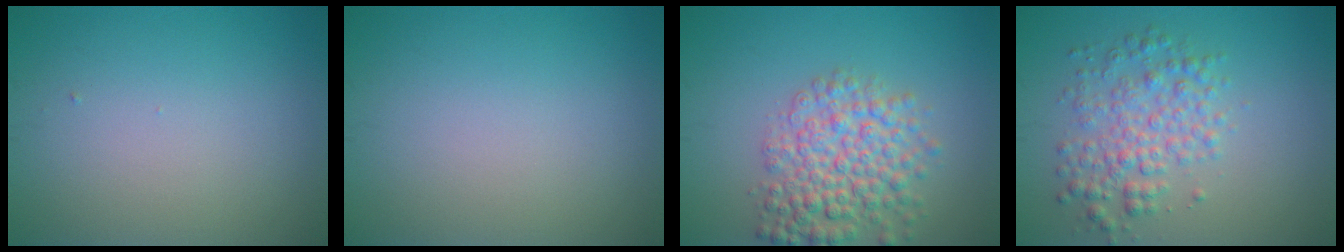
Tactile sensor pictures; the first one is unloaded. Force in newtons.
{"total": 0.0}
{"total": 5.9, "press": 5.9, "slide": 0.2}
{"total": 4.0, "press": 4.0, "slide": 0.0}